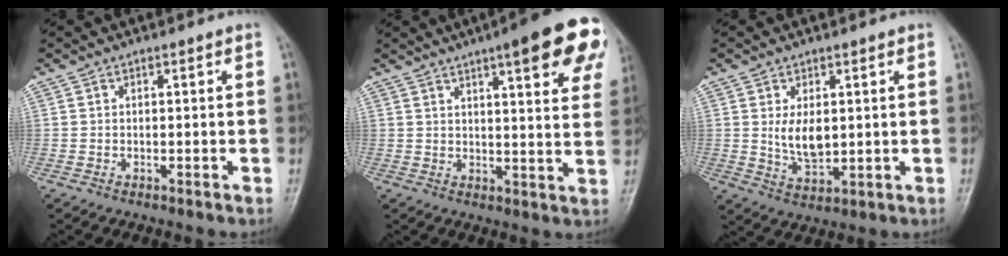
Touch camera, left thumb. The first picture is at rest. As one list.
[{"total": 17.3, "force": [9.4, 4.1, 14.0], "torque": [-0.157, -0.022, 0.109]}, {"total": 5.9, "force": [1.1, 3.4, 4.8], "torque": [-0.072, -0.016, 0.027]}]